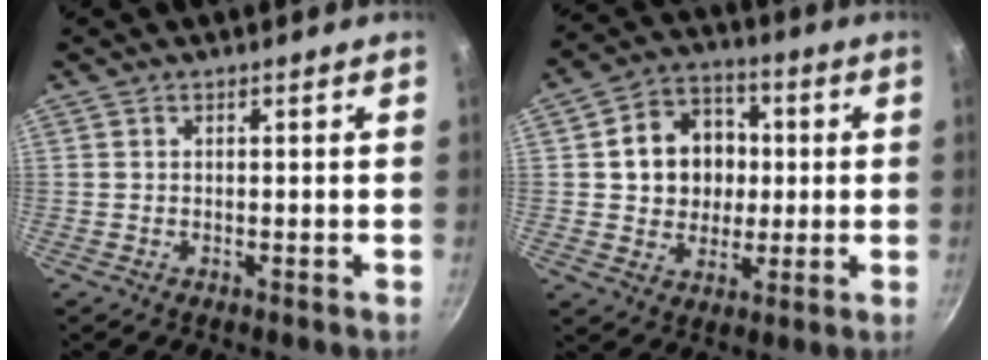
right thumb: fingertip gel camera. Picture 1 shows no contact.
{"total": 13.1, "force": [1.4, 11.2, 6.7], "torque": [-0.072, 0.016, 0.021]}